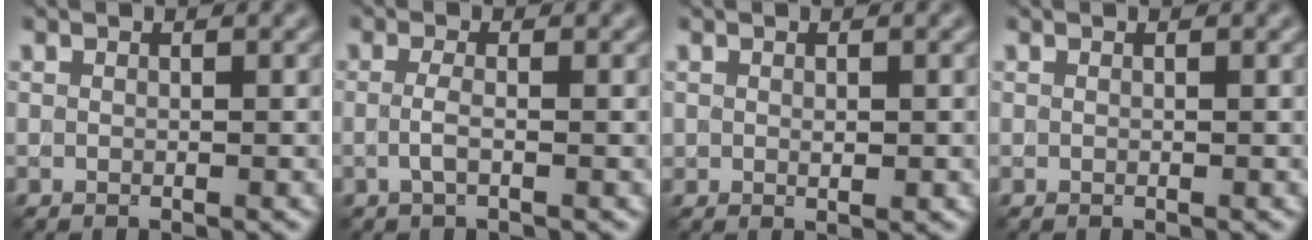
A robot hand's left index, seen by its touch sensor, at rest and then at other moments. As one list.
[{"total": 1.6, "force": [-0.2, 0.5, 1.5], "torque": [-0.033, -0.001, -0.010]}, {"total": 1.1, "force": [0.1, 0.7, 0.9], "torque": [-0.016, -0.002, 0.004]}, {"total": 0.0}]